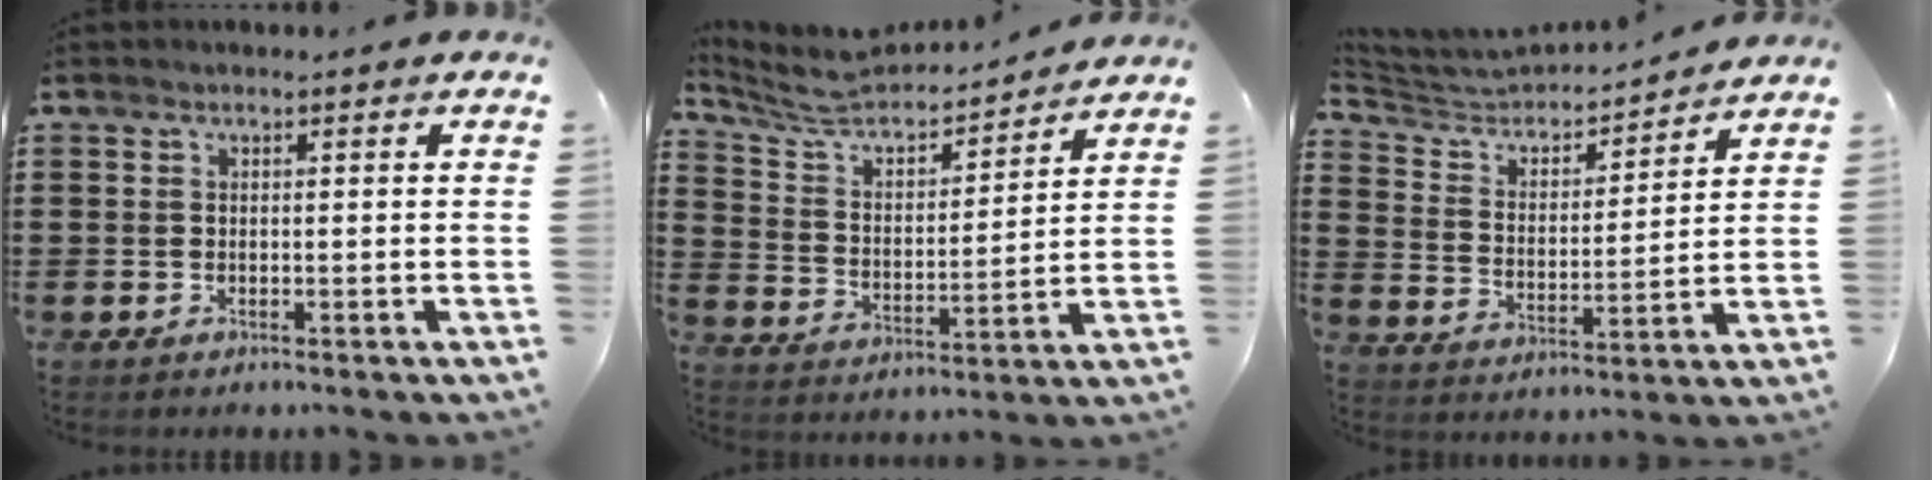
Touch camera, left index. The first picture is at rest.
{"total": 5.3, "force": [4.9, 1.3, 1.6], "torque": [-0.058, -0.039, 0.077]}
{"total": 4.3, "force": [4.1, 1.2, 0.6], "torque": [-0.040, -0.031, 0.063]}